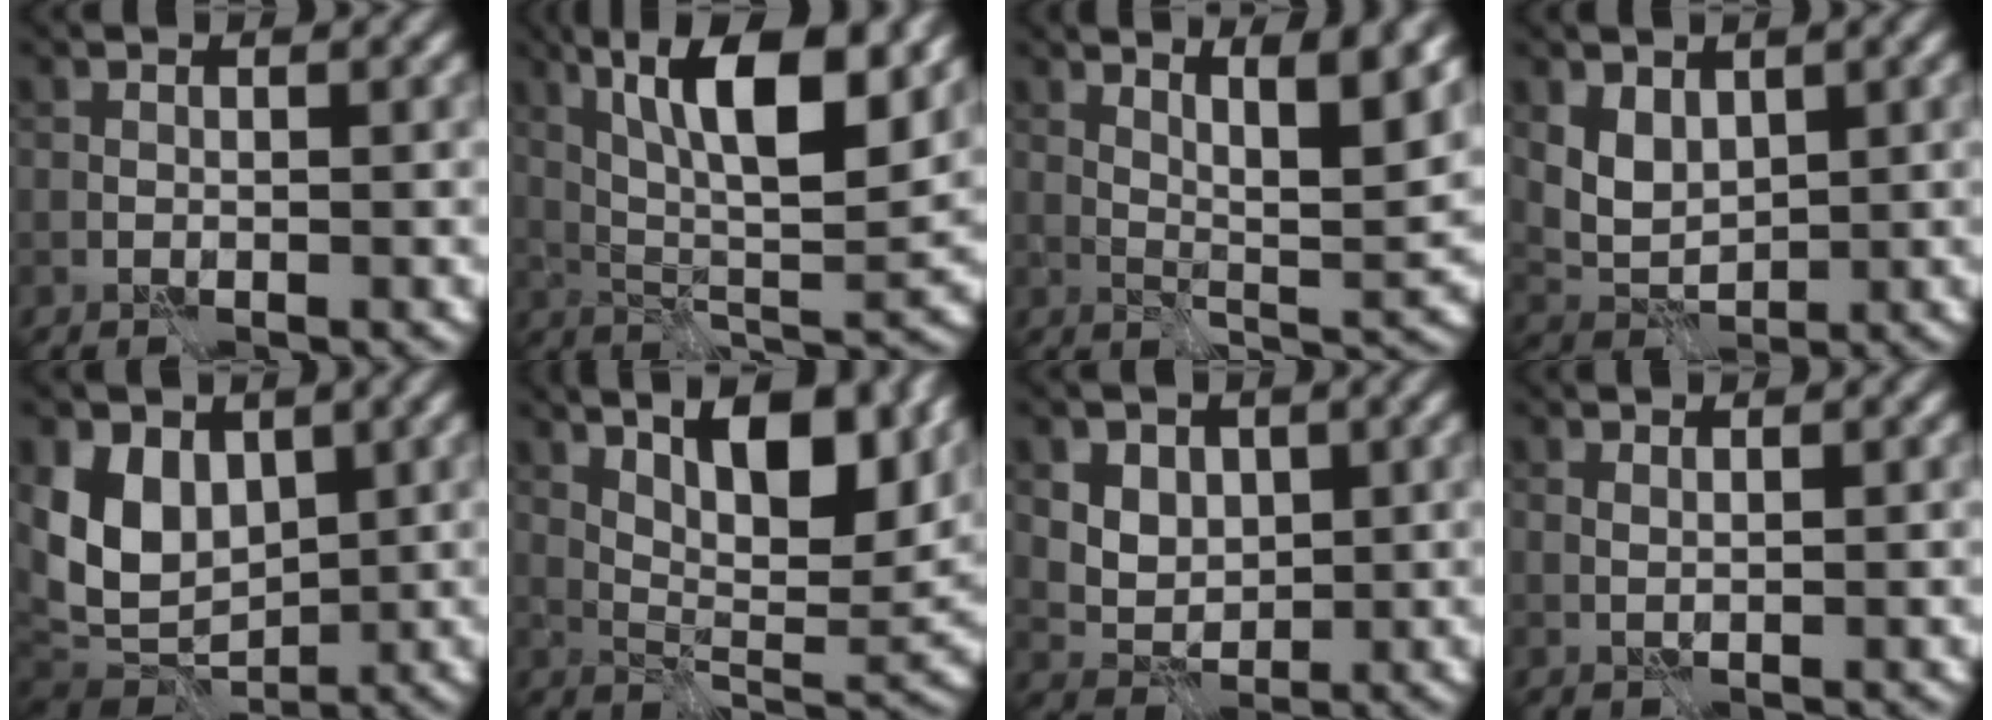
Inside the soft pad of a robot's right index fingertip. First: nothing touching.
{"total": 11.3, "force": [4.8, 3.6, 9.5], "torque": [-0.162, 0.004, 0.083]}
{"total": 5.8, "force": [3.4, 1.1, 4.6], "torque": [-0.067, -0.001, 0.060]}
{"total": 3.1, "force": [1.4, 2.2, 1.7], "torque": [-0.037, -0.008, 0.030]}
{"total": 7.4, "force": [1.7, 5.4, 4.7], "torque": [-0.095, -0.012, 0.028]}
{"total": 9.1, "force": [4.6, 3.4, 7.2], "torque": [-0.116, -0.001, 0.083]}
{"total": 5.5, "force": [2.3, 4.3, 2.6], "torque": [-0.053, 0.004, 0.044]}
{"total": 0.6, "force": [0.4, 0.1, 0.4], "torque": [-0.011, 0.000, 0.008]}